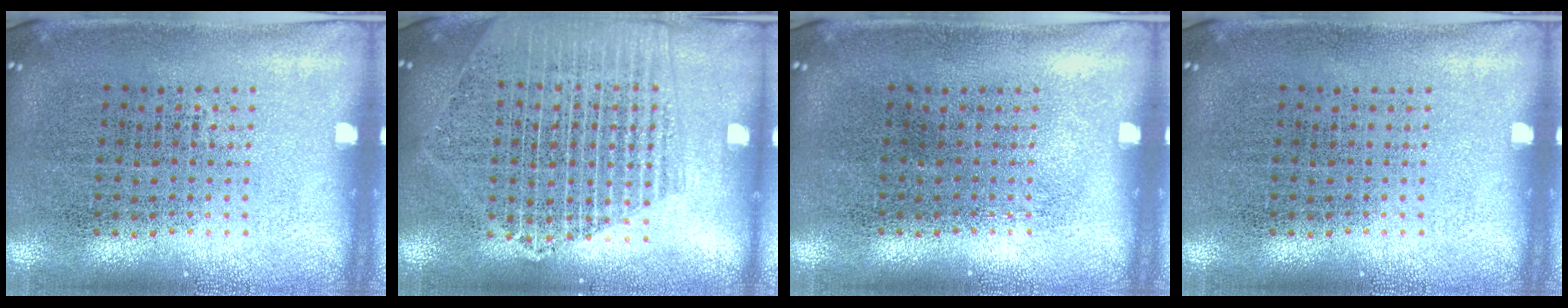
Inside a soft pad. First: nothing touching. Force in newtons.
{"total": 2.0, "press": 1.8, "slide": 0.9}
{"total": 0.0}
{"total": 0.0}